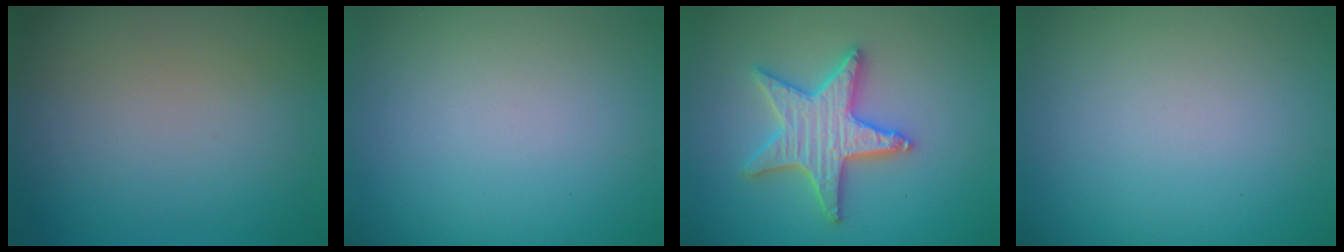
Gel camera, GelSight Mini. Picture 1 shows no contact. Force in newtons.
{"total": 0.0}
{"total": 5.2, "press": 5.1, "slide": 0.8}
{"total": 0.0}